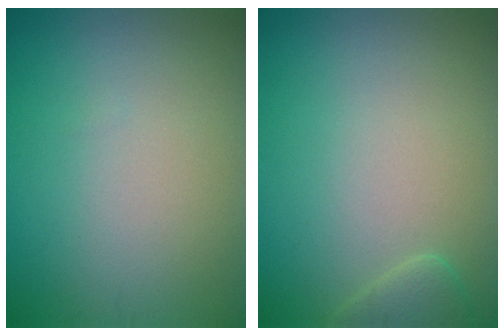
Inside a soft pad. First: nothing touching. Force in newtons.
{"total": 1.6, "press": 1.6, "slide": 0.2}